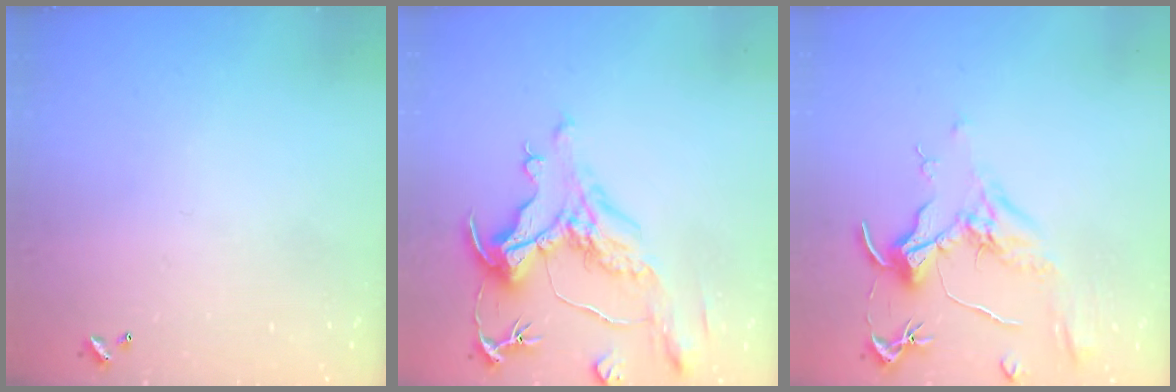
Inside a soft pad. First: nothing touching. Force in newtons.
{"total": 1.9, "press": 0.8, "slide": 1.8}
{"total": 2.0, "press": 1.7, "slide": 0.9}